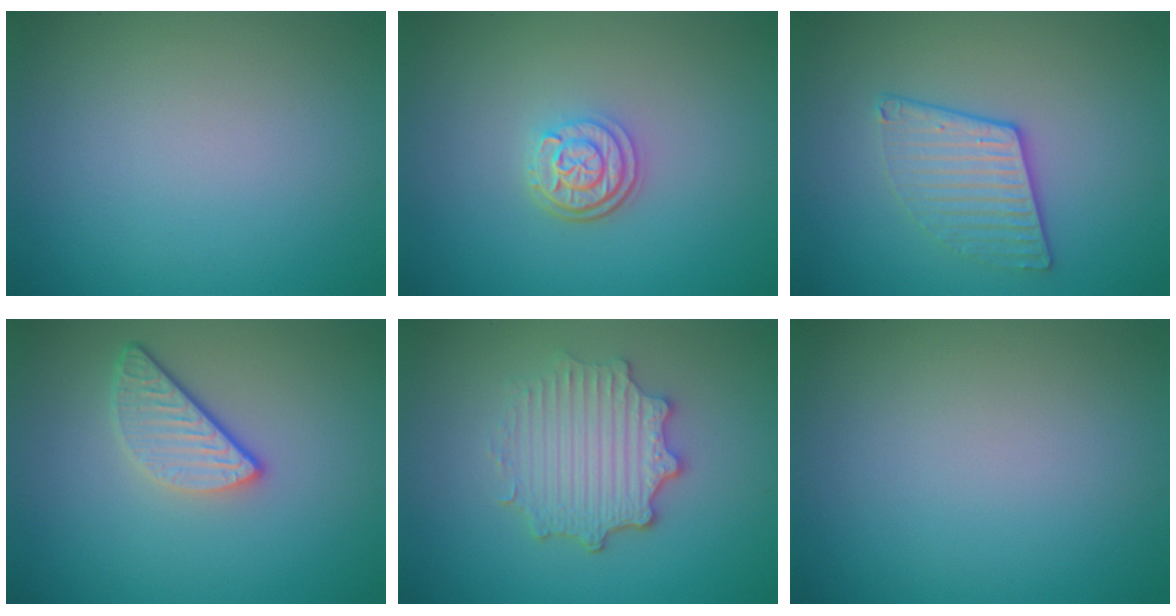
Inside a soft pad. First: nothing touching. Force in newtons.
{"total": 3.0, "press": 2.4, "slide": 1.8}
{"total": 3.1, "press": 2.7, "slide": 1.5}
{"total": 3.2, "press": 2.6, "slide": 1.9}
{"total": 4.7, "press": 3.7, "slide": 2.9}
{"total": 0.0}